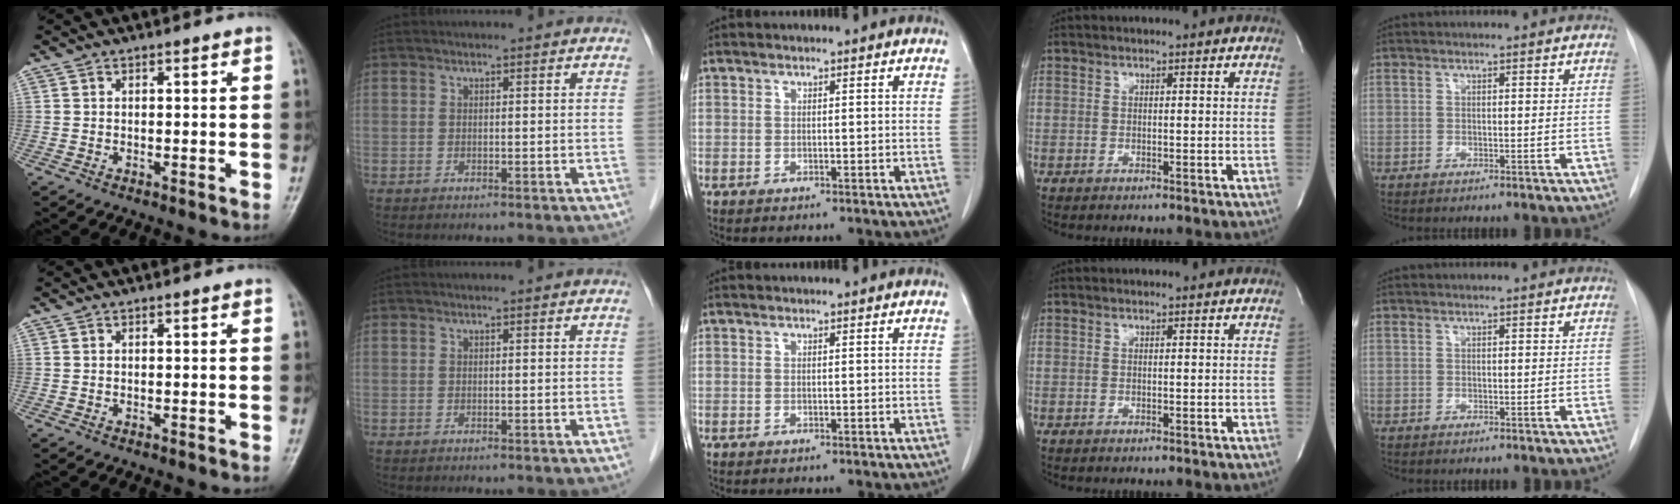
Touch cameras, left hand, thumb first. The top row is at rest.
{}